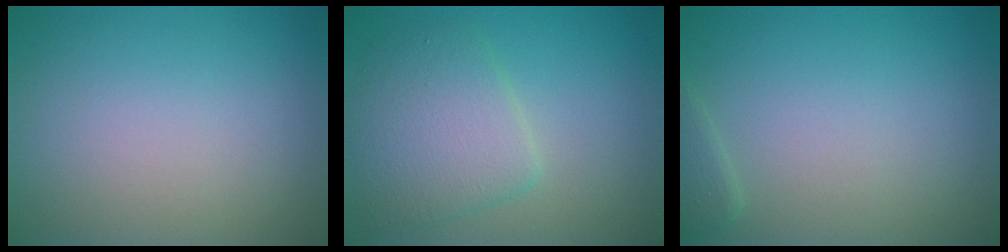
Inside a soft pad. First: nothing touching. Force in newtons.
{"total": 4.7, "press": 4.7, "slide": 0.2}
{"total": 1.1, "press": 1.1, "slide": 0.1}